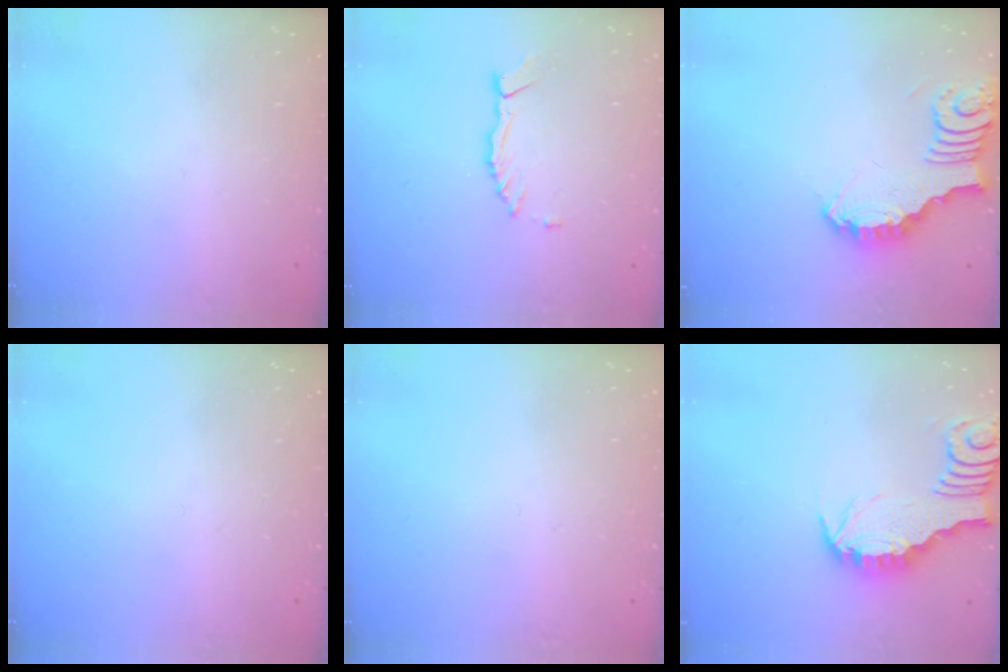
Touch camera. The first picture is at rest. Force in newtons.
{"total": 3.8, "press": 3.7, "slide": 0.4}
{"total": 3.8, "press": 3.8, "slide": 0.3}
{"total": 0.0}
{"total": 0.0}
{"total": 3.2, "press": 3.2, "slide": 0.4}